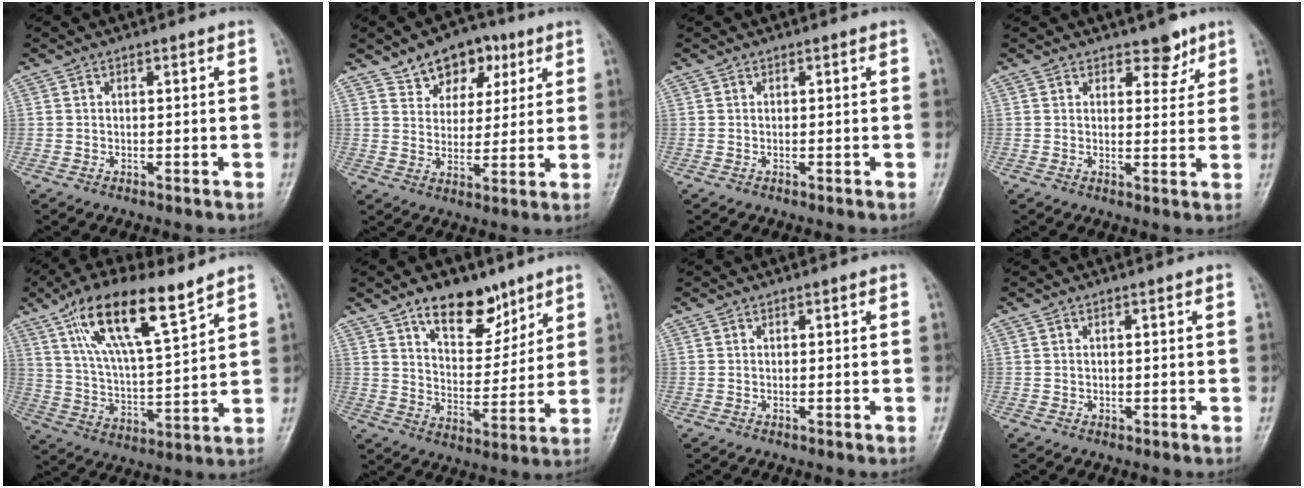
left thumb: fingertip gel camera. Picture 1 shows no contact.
{"total": 10.1, "force": [5.8, 6.9, 4.5], "torque": [-0.026, -0.021, 0.093]}
{"total": 0.0}
{"total": 4.2, "force": [3.0, 2.2, 1.9], "torque": [0.003, -0.018, 0.041]}
{"total": 16.4, "force": [10.0, 4.6, 12.2], "torque": [-0.204, -0.037, 0.190]}
{"total": 11.9, "force": [8.0, 6.2, 6.2], "torque": [-0.059, -0.054, 0.137]}
{"total": 0.0}
{"total": 0.0}